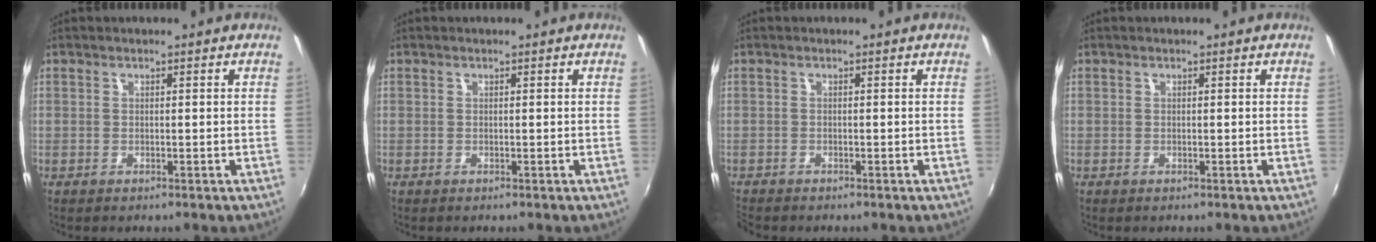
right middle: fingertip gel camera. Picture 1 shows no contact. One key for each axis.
{"total": 0.0}
{"total": 1.7, "fx": -1.6, "fy": 0.3, "fz": 0.3, "tx": -0.010, "ty": -0.013, "tz": -0.032}
{"total": 0.0}